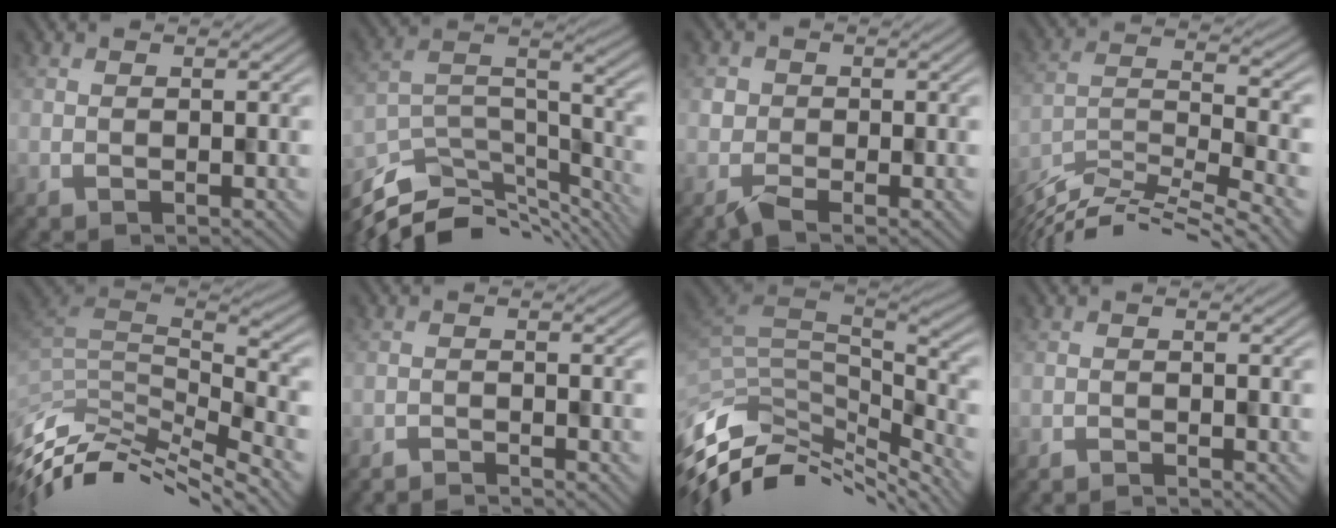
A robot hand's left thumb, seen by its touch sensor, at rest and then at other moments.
{"total": 11.4, "force": [-9.1, 3.9, 5.7], "torque": [-0.115, -0.002, -0.146]}
{"total": 1.7, "force": [-1.3, 1.1, 0.3], "torque": [-0.003, -0.002, -0.030]}
{"total": 12.2, "force": [-9.8, 2.4, 6.7], "torque": [-0.120, -0.007, -0.169]}
{"total": 9.7, "force": [-5.7, 3.4, 7.1], "torque": [-0.166, 0.004, -0.093]}
{"total": 2.3, "force": [-2.3, 0.0, 0.2], "torque": [0.001, 0.001, -0.043]}
{"total": 10.8, "force": [-5.5, 5.3, 7.6], "torque": [-0.176, -0.003, -0.075]}
{"total": 1.6, "force": [-1.6, 0.0, 0.0], "torque": [0.003, 0.001, -0.028]}